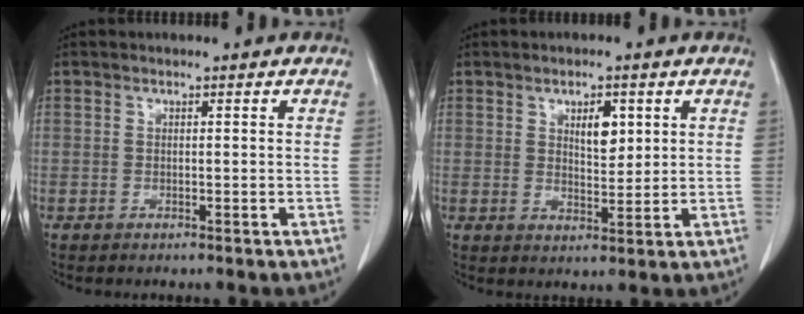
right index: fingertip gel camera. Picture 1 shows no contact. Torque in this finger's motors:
{"motor_torque": [0.28, -0.06, 0.13, 0.05]}